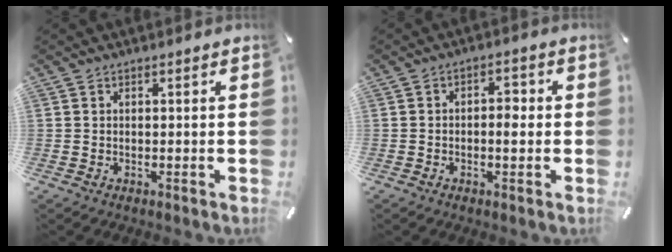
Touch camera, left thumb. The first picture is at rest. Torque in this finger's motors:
{"motor_torque": [0.05, 0.01, 0.15, 0.09, 0.01]}